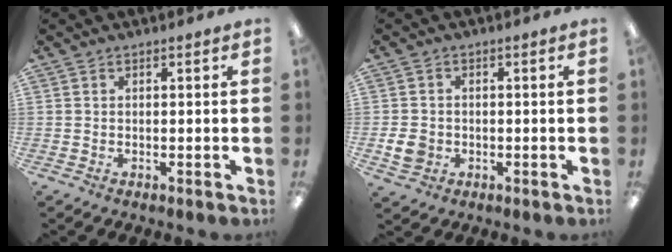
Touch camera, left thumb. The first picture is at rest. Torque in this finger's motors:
{"motor_torque": [-0.23, 0.28, -0.03, 0.23, 0.02]}